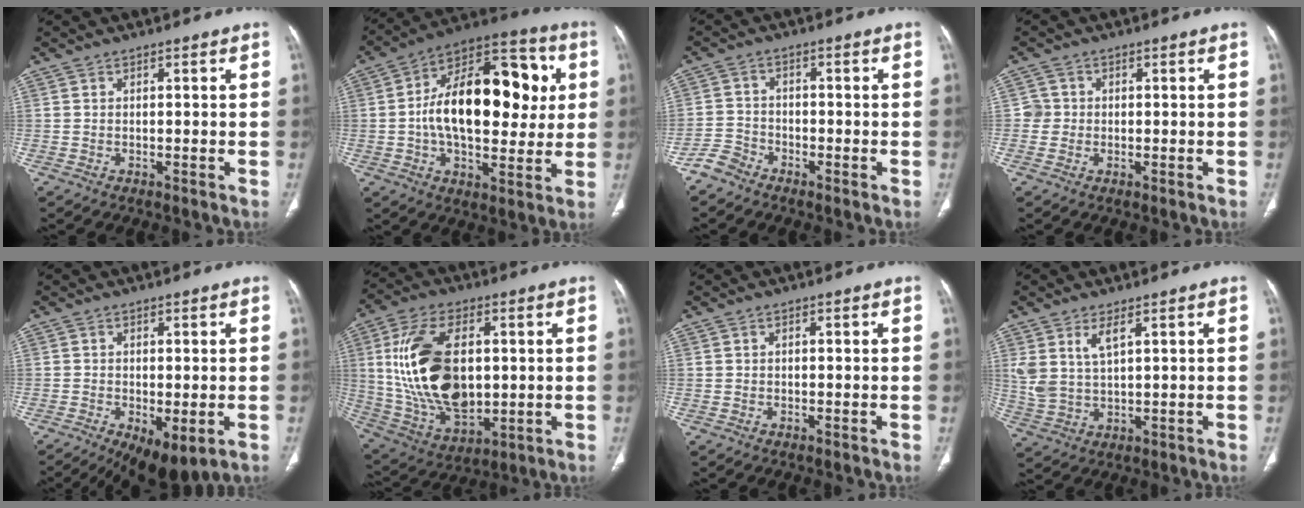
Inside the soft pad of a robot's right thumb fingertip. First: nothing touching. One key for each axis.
{"total": 25.0, "fx": 2.6, "fy": 13.6, "fz": 20.9, "tx": -0.295, "ty": 0.020, "tz": 0.031}
{"total": 3.3, "fx": -2.9, "fy": 1.5, "fz": 0.0, "tx": 0.006, "ty": 0.005, "tz": -0.066}
{"total": 2.2, "fx": -0.1, "fy": 2.2, "fz": 0.1, "tx": 0.015, "ty": 0.008, "tz": -0.006}
{"total": 10.0, "fx": -4.3, "fy": 4.3, "fz": 8.0, "tx": -0.130, "ty": -0.016, "tz": -0.061}
{"total": 21.8, "fx": 2.4, "fy": 12.6, "fz": 17.6, "tx": -0.327, "ty": -0.014, "tz": 0.058}
{"total": 0.0}
{"total": 6.0, "fx": 2.8, "fy": 2.5, "fz": 4.7, "tx": -0.104, "ty": -0.015, "tz": 0.070}